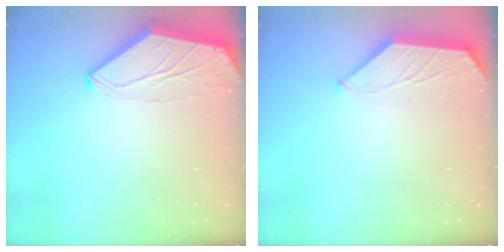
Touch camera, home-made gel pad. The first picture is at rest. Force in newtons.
{"total": 1.6, "press": 1.5, "slide": 0.3}